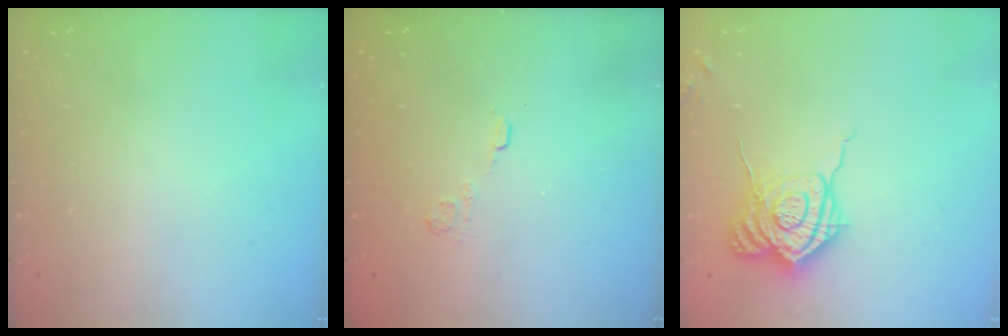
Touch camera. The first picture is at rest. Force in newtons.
{"total": 2.7, "press": 2.3, "slide": 1.4}
{"total": 16.2, "press": 16.2, "slide": 0.5}